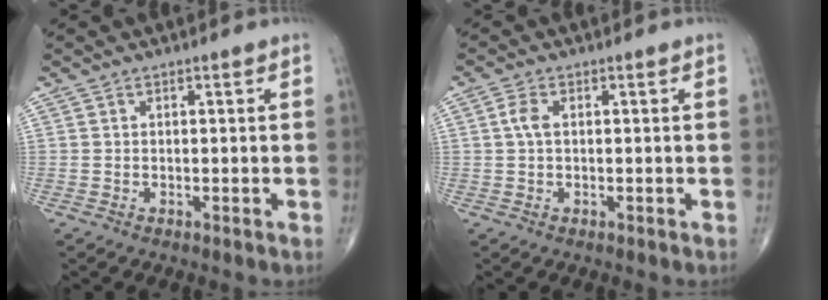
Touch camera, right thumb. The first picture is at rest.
{"total": 2.4, "force": [0.3, 1.2, 2.0], "torque": [-0.047, 0.007, 0.004]}